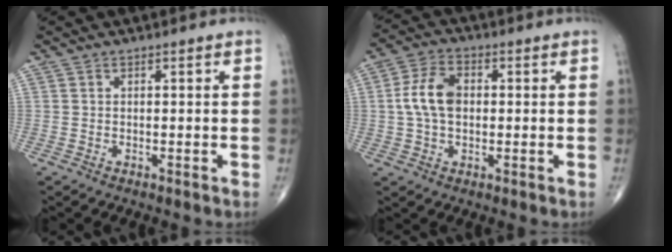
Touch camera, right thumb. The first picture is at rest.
{"total": 8.1, "force": [0.4, 5.2, 6.2], "torque": [-0.119, 0.017, 0.003]}